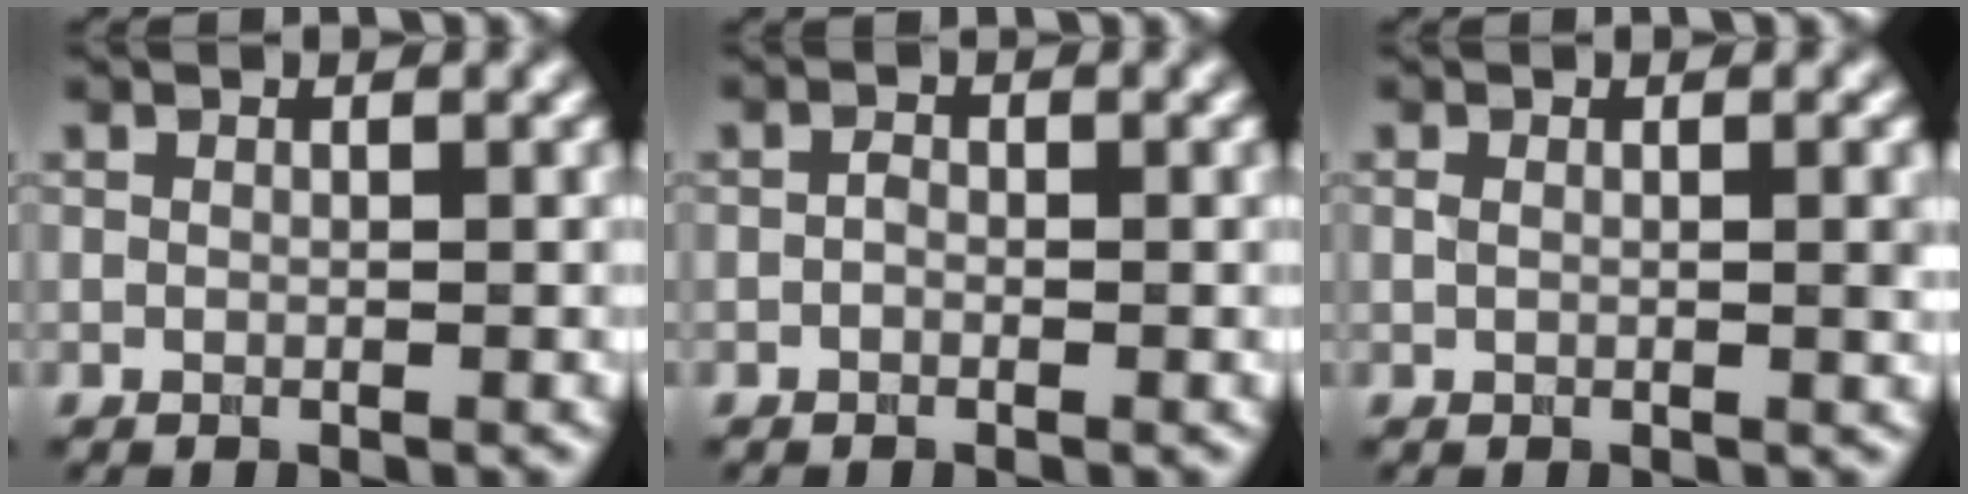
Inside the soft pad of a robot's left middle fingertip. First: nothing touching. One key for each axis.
{"total": 0.7, "fx": -0.2, "fy": 0.5, "fz": 0.5, "tx": -0.008, "ty": 0.000, "tz": -0.007}
{"total": 2.0, "fx": 0.3, "fy": 0.8, "fz": 1.8, "tx": -0.030, "ty": -0.002, "tz": 0.007}